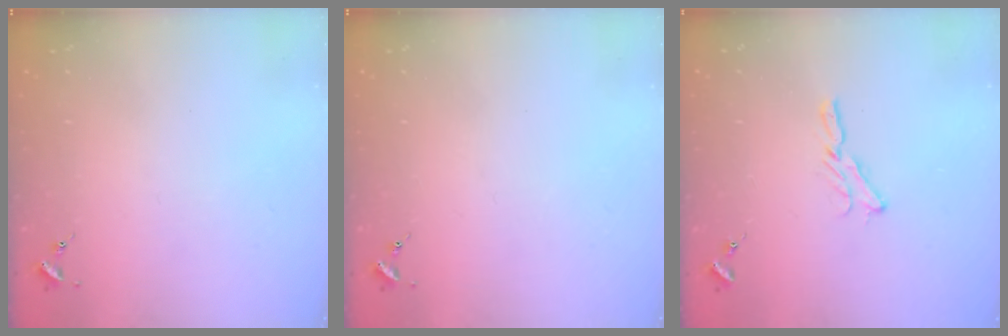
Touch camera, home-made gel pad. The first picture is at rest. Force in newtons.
{"total": 0.0}
{"total": 5.4, "press": 5.4, "slide": 0.4}